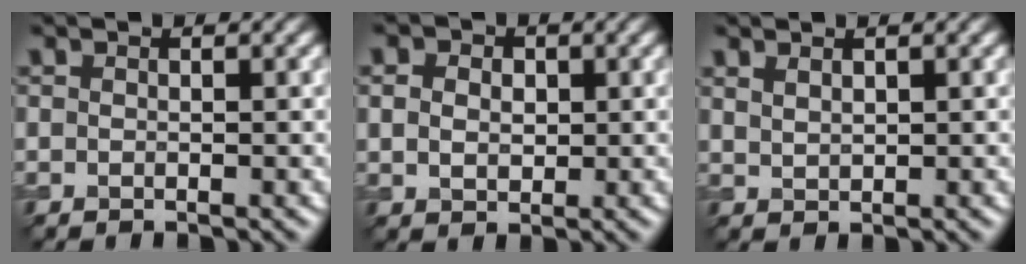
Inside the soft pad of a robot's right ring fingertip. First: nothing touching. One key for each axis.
{"total": 3.4, "fx": 1.0, "fy": 2.6, "fz": 1.9, "tx": -0.034, "ty": 0.012, "tz": 0.003}
{"total": 1.2, "fx": 0.9, "fy": 0.5, "fz": 0.5, "tx": -0.016, "ty": -0.001, "tz": 0.023}